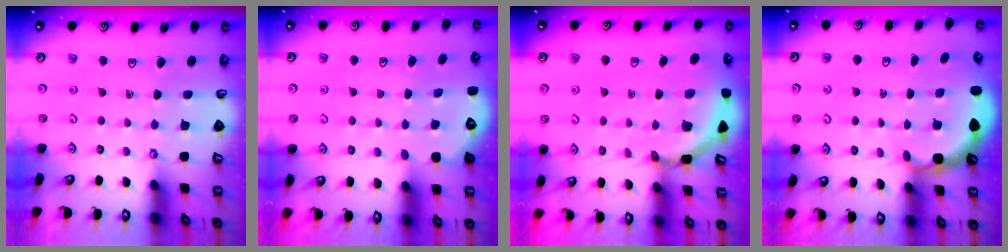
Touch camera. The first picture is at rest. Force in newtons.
{"total": 2.6, "press": 1.9, "slide": 1.9}
{"total": 3.4, "press": 3.4, "slide": 0.2}
{"total": 3.1, "press": 2.4, "slide": 2.0}